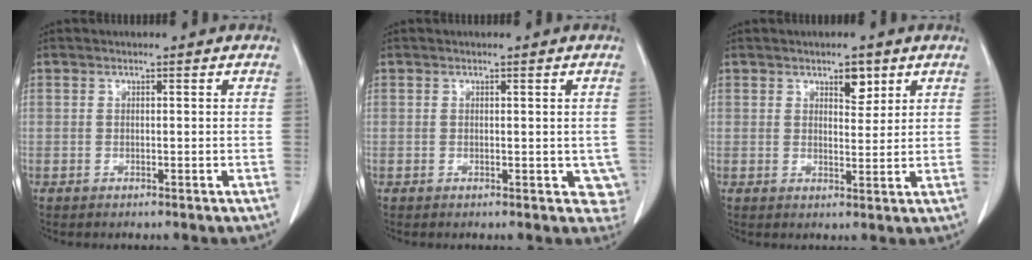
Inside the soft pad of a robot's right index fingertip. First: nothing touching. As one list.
[{"total": 3.0, "force": [-0.3, 1.9, 2.2], "torque": [-0.002, 0.003, 0.000]}, {"total": 3.3, "force": [2.0, 1.4, 2.1], "torque": [-0.030, -0.004, 0.033]}]